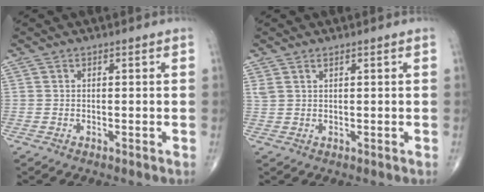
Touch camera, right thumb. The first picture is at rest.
{"total": 1.4, "force": [1.0, 0.5, 0.9], "torque": [-0.022, 0.004, 0.026]}